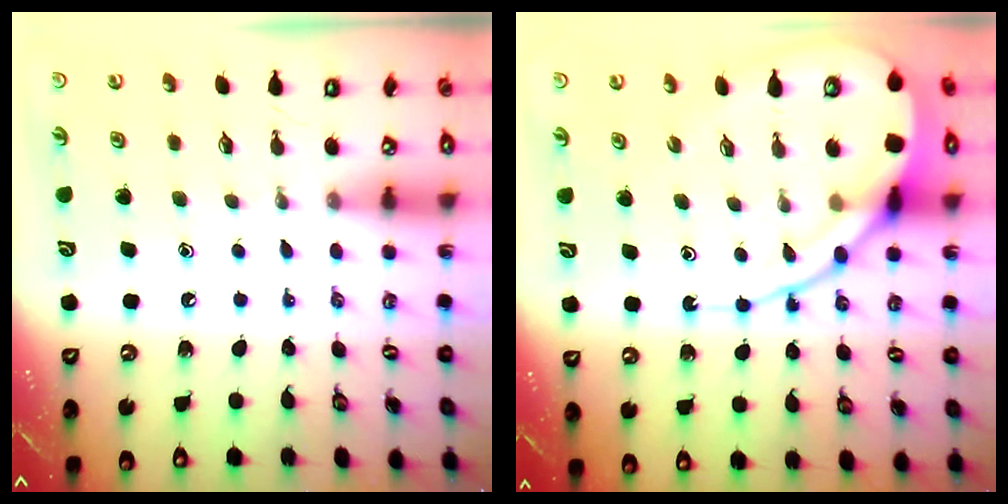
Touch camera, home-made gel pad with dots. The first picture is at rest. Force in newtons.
{"total": 14.1, "press": 14.0, "slide": 1.3}